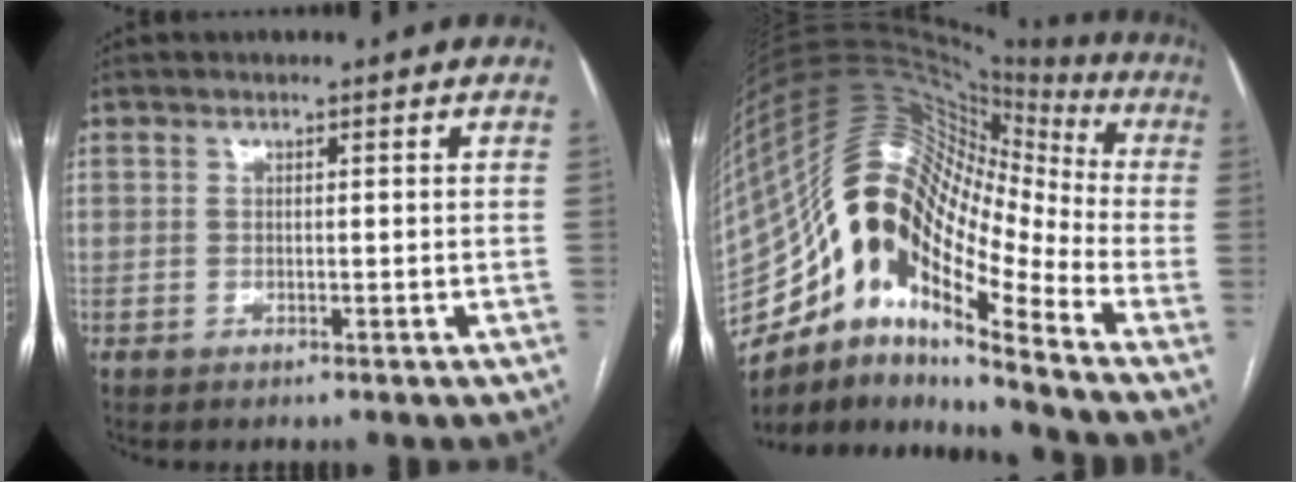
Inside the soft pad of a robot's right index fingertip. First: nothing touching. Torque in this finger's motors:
{"motor_torque": [1.11, -1.03, 1.05, 0.21]}